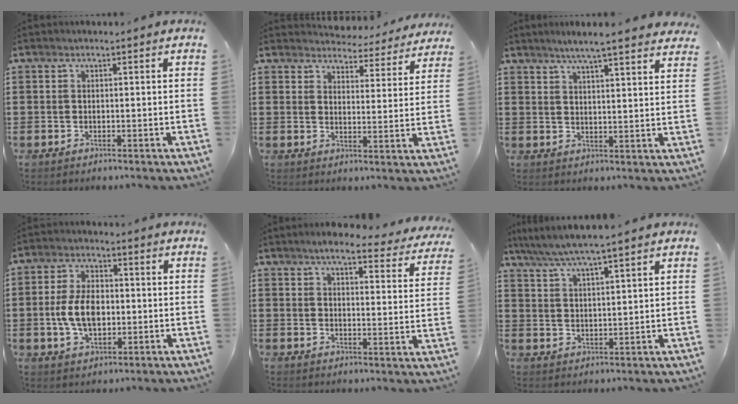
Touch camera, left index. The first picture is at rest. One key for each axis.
{"total": 4.4, "fx": 4.4, "fy": 0.2, "fz": 0.3, "tx": -0.021, "ty": -0.034, "tz": 0.075}
{"total": 4.6, "fx": 4.0, "fy": -0.4, "fz": 2.3, "tx": -0.058, "ty": -0.014, "tz": 0.068}
{"total": 7.5, "fx": -0.7, "fy": 4.4, "fz": 6.1, "tx": -0.125, "ty": 0.002, "tz": -0.019}
{"total": 6.0, "fx": 5.2, "fy": 0.6, "fz": 3.0, "tx": -0.068, "ty": -0.023, "tz": 0.087}
{"total": 4.7, "fx": 3.9, "fy": -0.4, "fz": 2.6, "tx": -0.062, "ty": -0.019, "tz": 0.067}